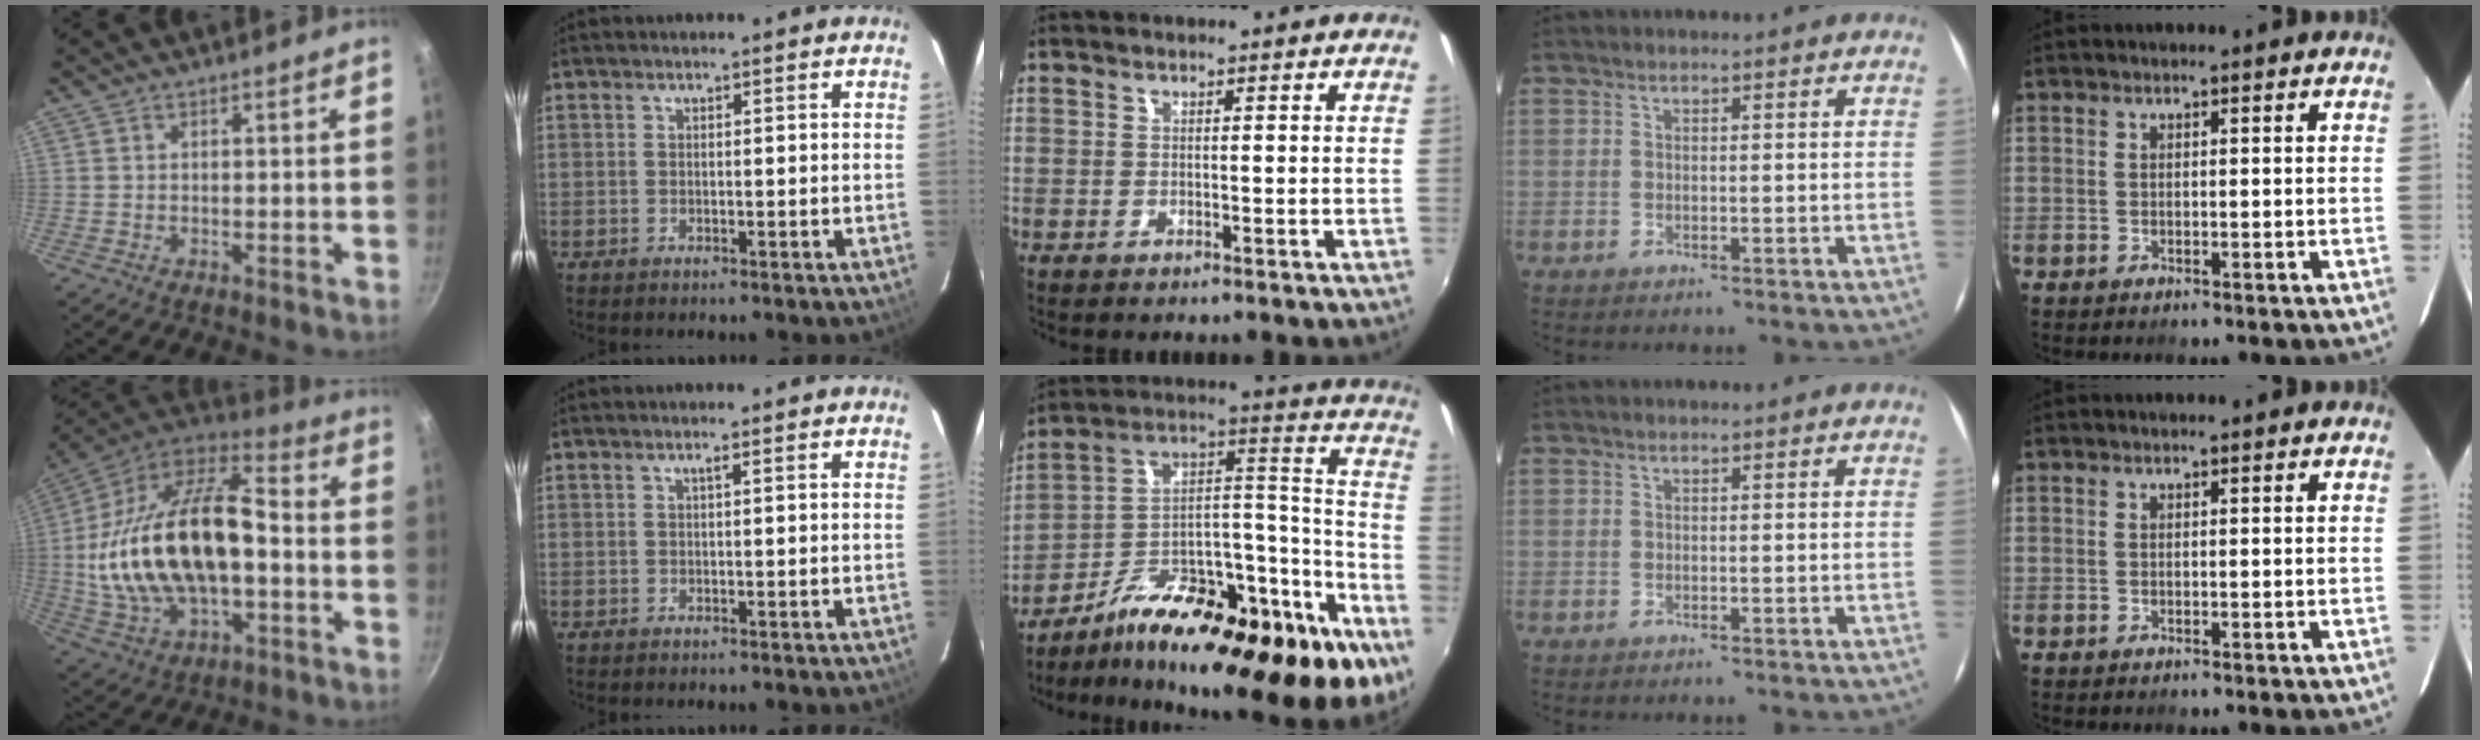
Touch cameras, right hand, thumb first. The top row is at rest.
{"thumb": {"total": 27.8, "force": [-2.1, 15.2, 23.2], "torque": [-0.445, 0.039, -0.036]}, "index": {"total": 0.5, "force": [0.1, -0.2, 0.5], "torque": [-0.007, 0.002, 0.001]}, "middle": {"total": 28.9, "force": [-17.6, 8.1, 21.5], "torque": [-0.295, 0.008, -0.283]}}